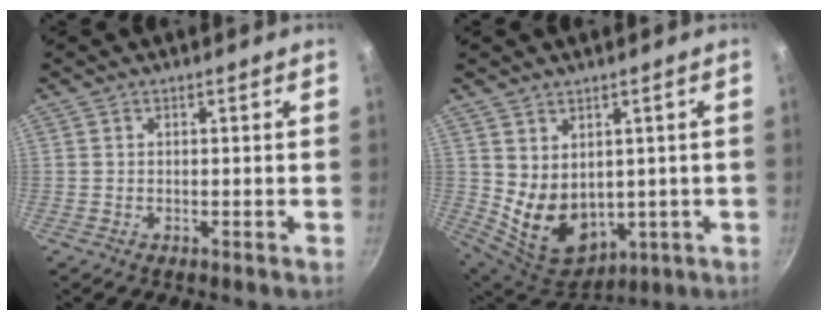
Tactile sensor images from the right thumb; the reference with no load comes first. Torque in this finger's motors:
{"motor_torque": [-0.46, 1.39, 1.23, -0.10, 0.12]}